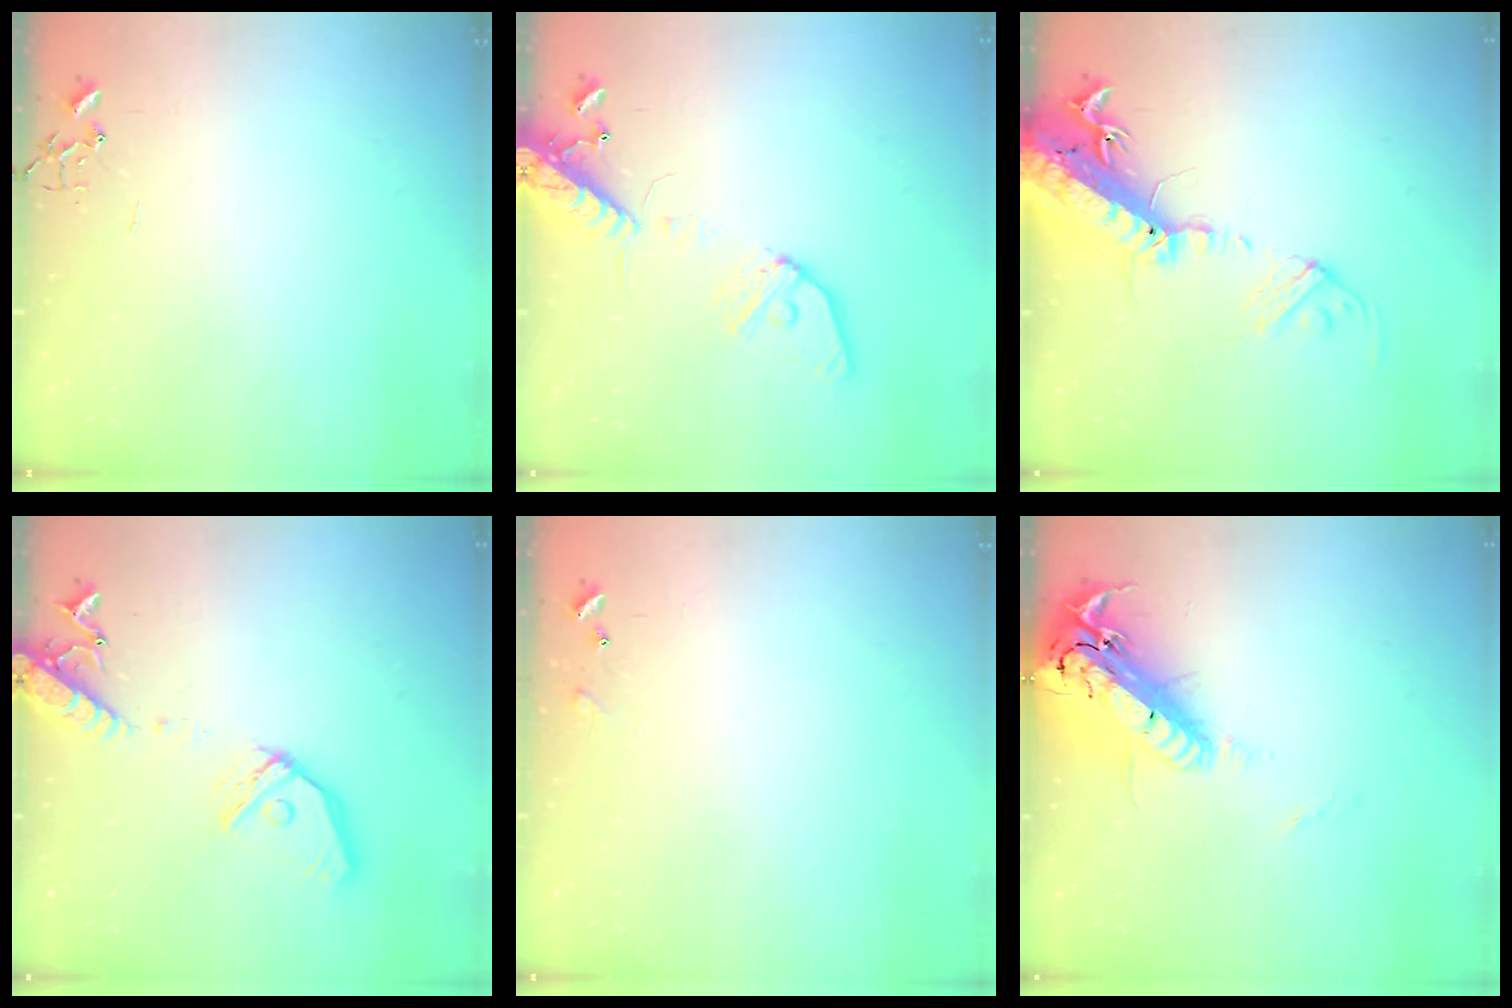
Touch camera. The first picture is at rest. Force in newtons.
{"total": 14.1, "press": 13.8, "slide": 3.0}
{"total": 23.3, "press": 22.7, "slide": 5.2}
{"total": 16.3, "press": 16.0, "slide": 3.2}
{"total": 5.9, "press": 5.9, "slide": 0.9}
{"total": 22.8, "press": 22.3, "slide": 4.6}